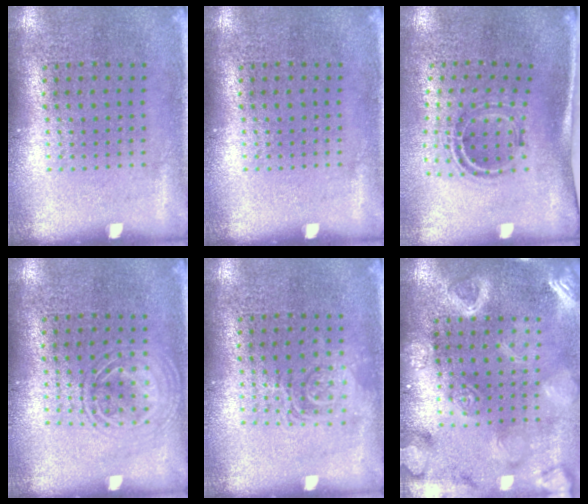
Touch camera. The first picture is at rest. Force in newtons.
{"total": 0.0}
{"total": 1.1, "press": 1.0, "slide": 0.5}
{"total": 1.2, "press": 1.2, "slide": 0.1}
{"total": 1.3, "press": 1.2, "slide": 0.3}
{"total": 3.4, "press": 3.4, "slide": 0.4}